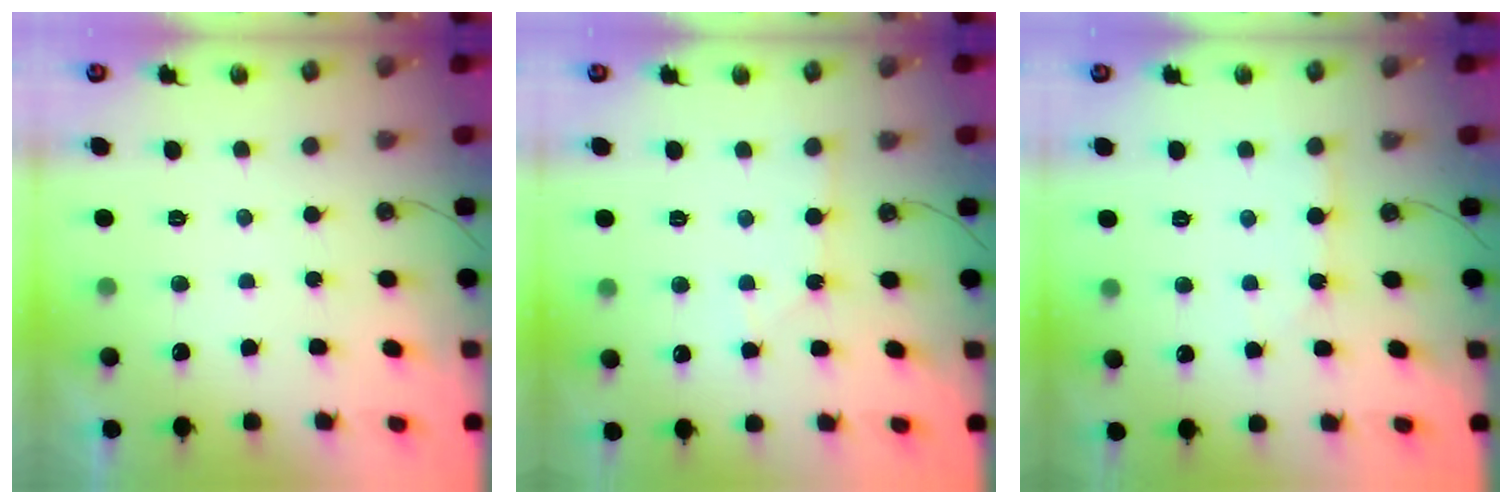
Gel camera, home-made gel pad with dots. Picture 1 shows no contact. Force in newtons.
{"total": 2.3, "press": 2.3, "slide": 0.4}
{"total": 3.4, "press": 3.4, "slide": 0.2}